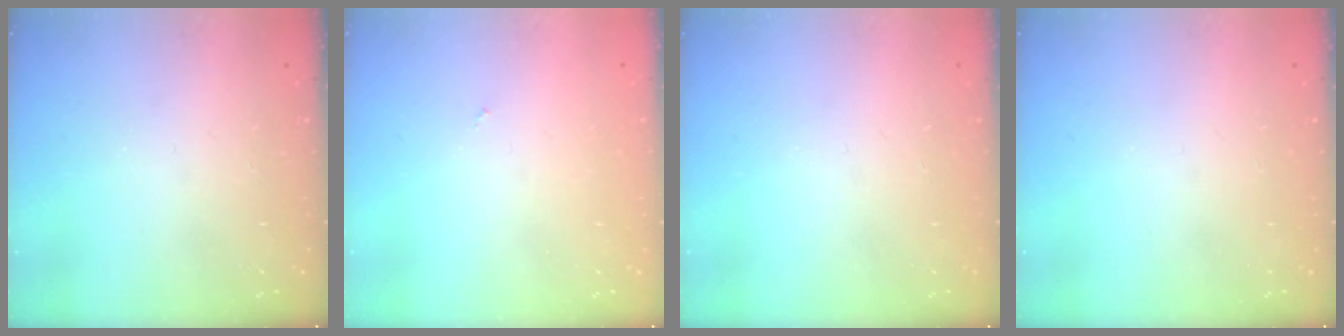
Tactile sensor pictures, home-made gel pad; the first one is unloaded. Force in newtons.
{"total": 0.0}
{"total": 0.0}
{"total": 0.0}